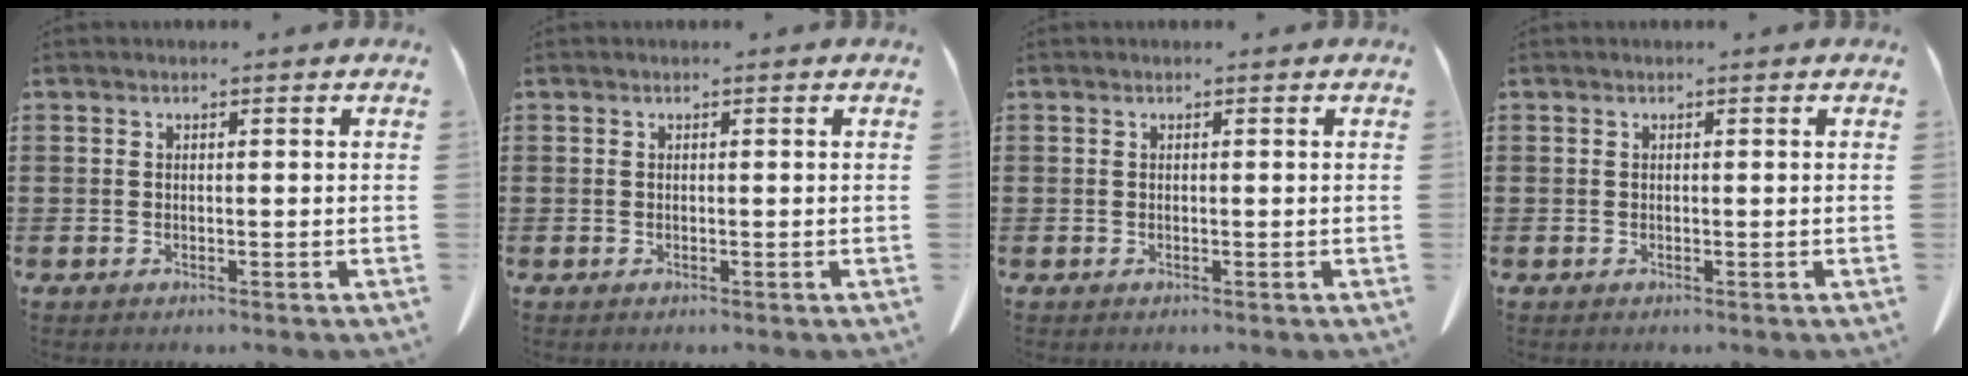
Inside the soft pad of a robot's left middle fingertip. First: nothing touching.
{"total": 0.0}
{"total": 0.0}
{"total": 0.0}